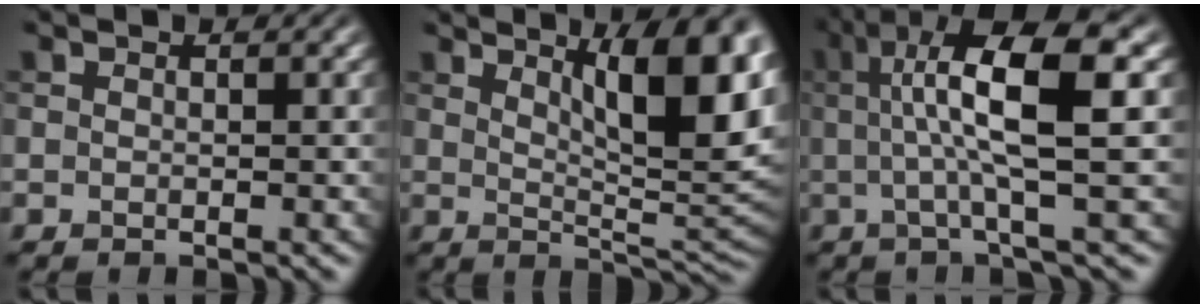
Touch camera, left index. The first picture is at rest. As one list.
[{"total": 10.4, "force": [4.2, 3.2, 9.0], "torque": [-0.098, 0.005, 0.061]}, {"total": 9.3, "force": [1.7, 1.8, 9.0], "torque": [-0.128, 0.015, 0.022]}]